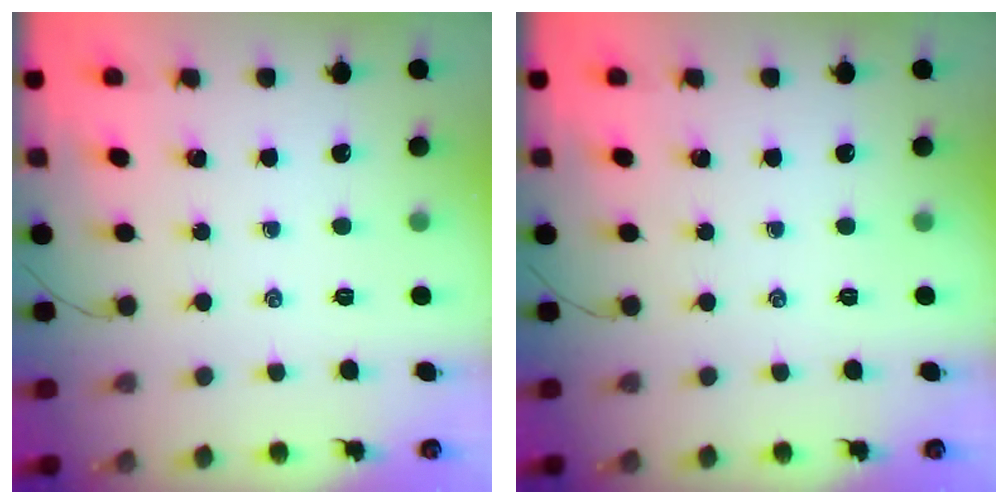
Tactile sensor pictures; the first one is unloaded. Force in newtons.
{"total": 0.0}